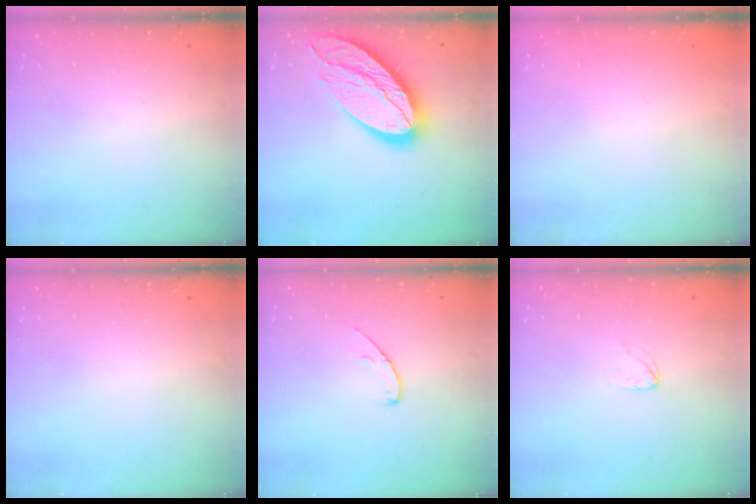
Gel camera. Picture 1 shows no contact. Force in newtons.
{"total": 21.6, "press": 21.5, "slide": 1.9}
{"total": 0.0}
{"total": 0.0}
{"total": 6.6, "press": 6.6, "slide": 0.5}
{"total": 2.6, "press": 2.6, "slide": 0.1}